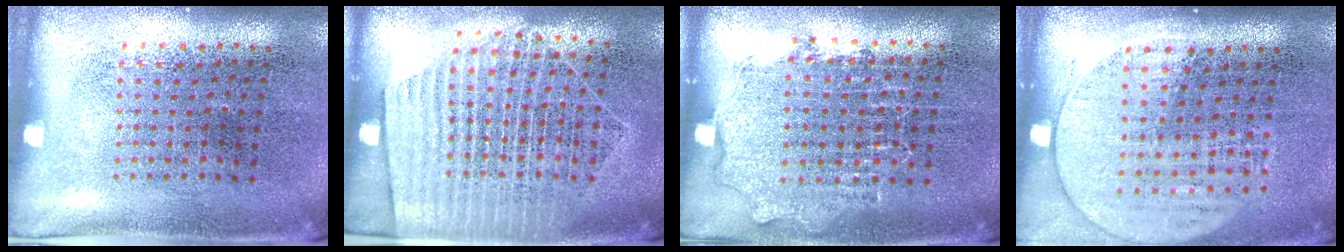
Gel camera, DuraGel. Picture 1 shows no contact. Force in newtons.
{"total": 1.6, "press": 1.4, "slide": 0.8}
{"total": 0.8, "press": 0.8, "slide": 0.3}
{"total": 1.6, "press": 1.5, "slide": 0.7}